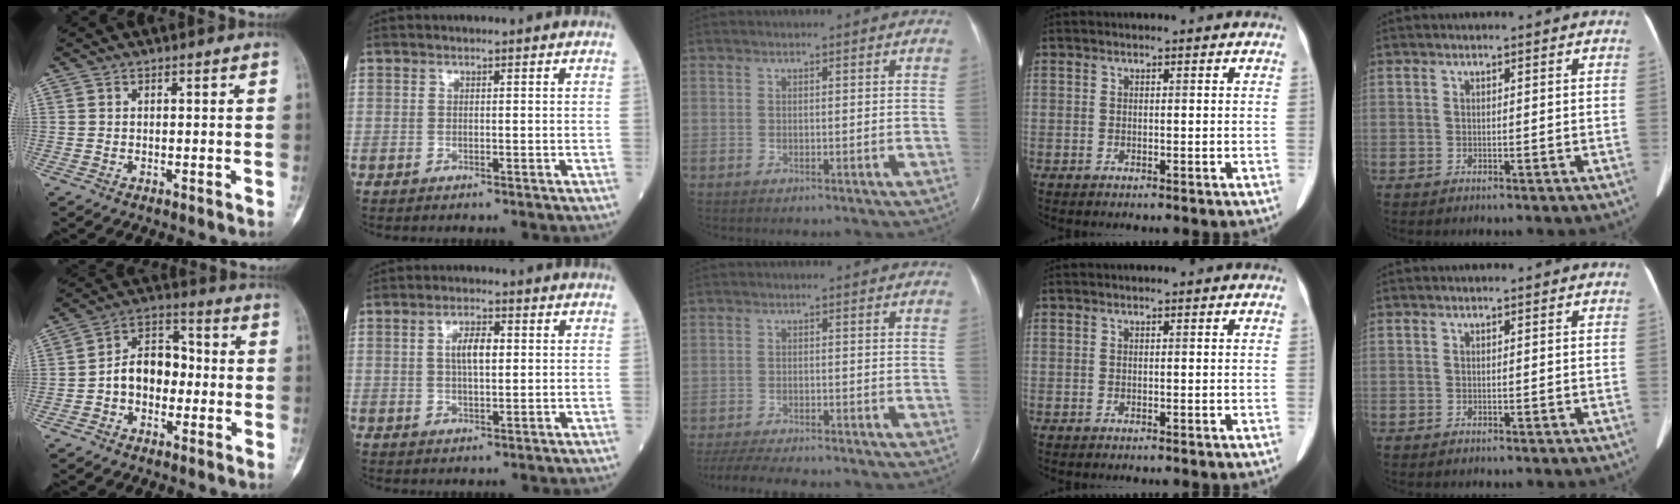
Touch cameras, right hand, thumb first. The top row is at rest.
{"thumb": {"total": 9.8, "force": [-1.5, 7.0, 6.7], "torque": [-0.081, 0.040, -0.041]}, "index": {"total": 4.7, "force": [0.9, 1.5, 4.3], "torque": [-0.082, 0.008, 0.019]}, "middle": {"total": 12.5, "force": [-10.9, 2.1, 5.6], "torque": [-0.091, -0.017, -0.154]}}